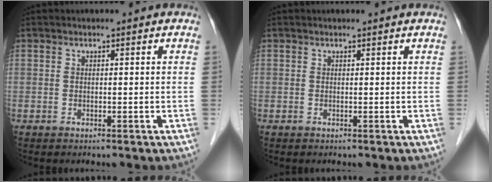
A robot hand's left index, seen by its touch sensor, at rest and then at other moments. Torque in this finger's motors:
{"motor_torque": [0.03, -0.49, 0.00, 0.01]}